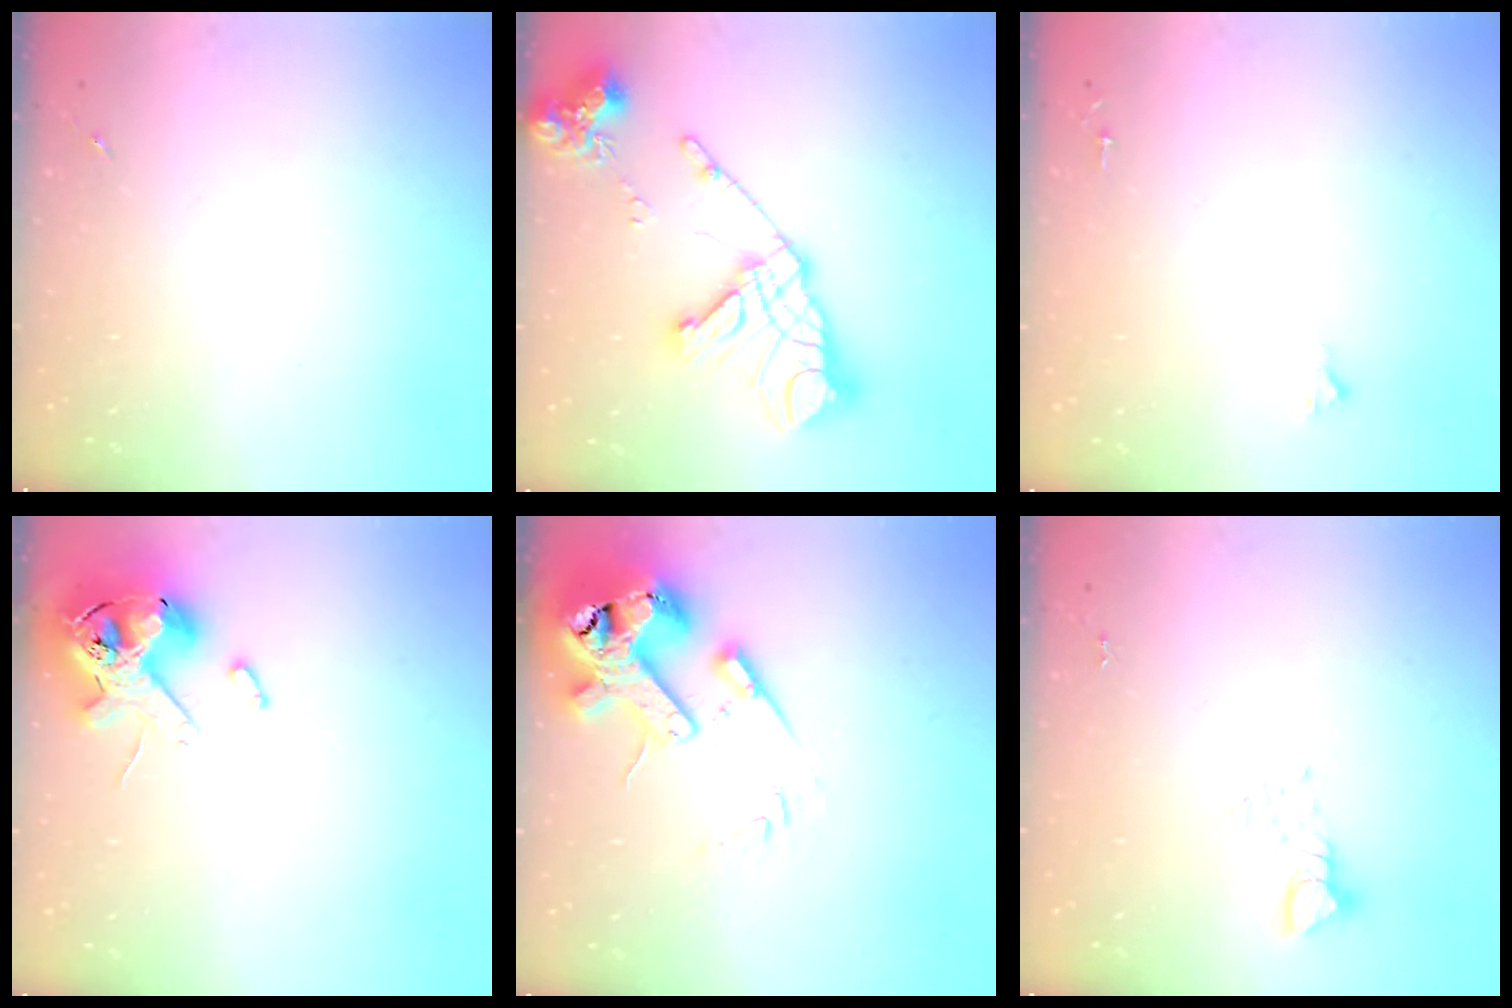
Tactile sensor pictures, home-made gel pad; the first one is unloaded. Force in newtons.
{"total": 21.3, "press": 21.1, "slide": 2.6}
{"total": 1.6, "press": 1.6, "slide": 0.2}
{"total": 12.8, "press": 12.6, "slide": 2.0}
{"total": 17.3, "press": 17.1, "slide": 2.5}
{"total": 3.5, "press": 3.5, "slide": 0.3}